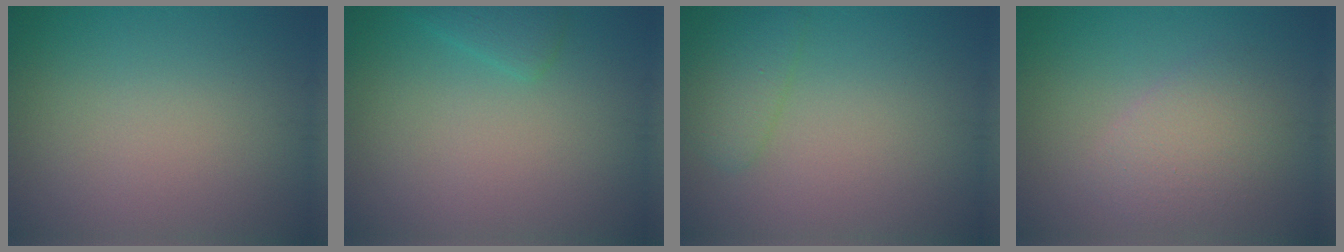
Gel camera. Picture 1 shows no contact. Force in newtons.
{"total": 1.6, "press": 1.6, "slide": 0.1}
{"total": 2.2, "press": 2.2, "slide": 0.1}
{"total": 3.0, "press": 3.0, "slide": 0.2}